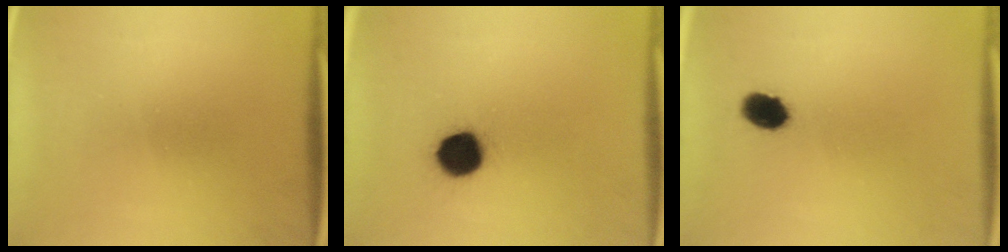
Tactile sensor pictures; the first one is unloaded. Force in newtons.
{"total": 10.4}
{"total": 5.0}